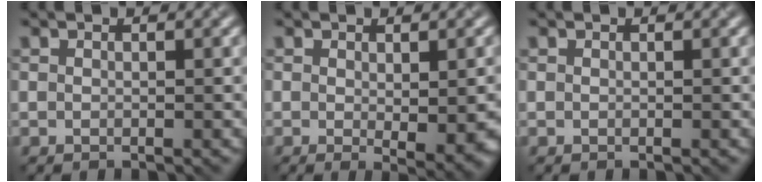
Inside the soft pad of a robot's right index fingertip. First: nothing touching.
{"total": 4.3, "force": [-0.5, 1.0, 4.2], "torque": [-0.051, -0.013, -0.001]}
{"total": 0.0}